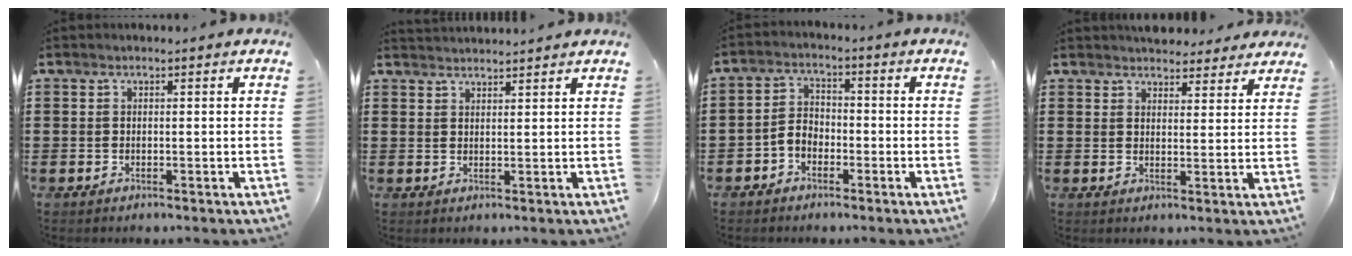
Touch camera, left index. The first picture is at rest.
{"total": 2.0, "force": [1.9, -0.1, -0.2], "torque": [-0.003, -0.001, 0.039]}
{"total": 3.2, "force": [-2.2, 2.0, 1.3], "torque": [-0.042, 0.003, -0.051]}
{"total": 4.1, "force": [4.0, 1.0, 0.5], "torque": [-0.013, -0.013, 0.073]}